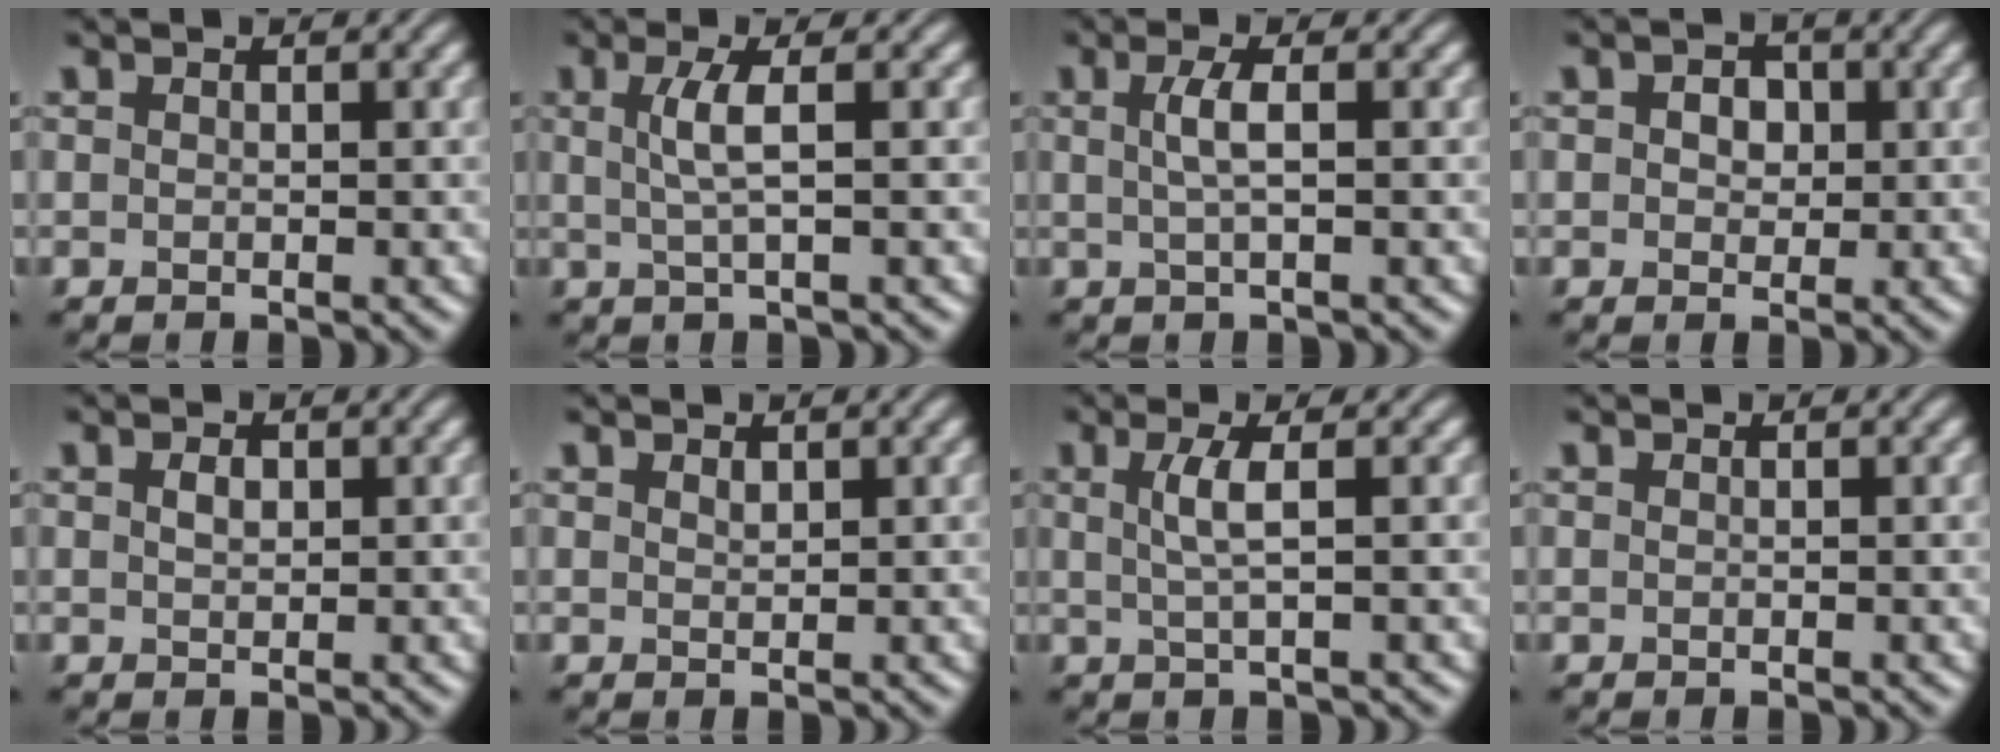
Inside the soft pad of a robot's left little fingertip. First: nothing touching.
{"total": 2.8, "force": [0.4, 0.6, 2.7], "torque": [-0.056, 0.001, 0.008]}
{"total": 2.2, "force": [0.3, 0.5, 2.2], "torque": [-0.044, 0.005, 0.005]}
{"total": 2.4, "force": [0.5, 1.8, 1.4], "torque": [-0.020, 0.006, -0.001]}
{"total": 1.2, "force": [0.3, 0.8, 0.9], "torque": [-0.017, 0.001, 0.007]}
{"total": 0.7, "force": [0.6, 0.3, 0.4], "torque": [-0.010, -0.001, 0.012]}
{"total": 2.6, "force": [0.5, 0.6, 2.5], "torque": [-0.051, -0.001, 0.008]}
{"total": 0.0}